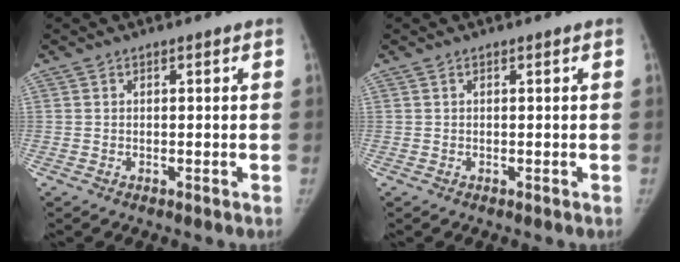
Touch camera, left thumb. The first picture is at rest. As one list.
[{"total": 0.0}]